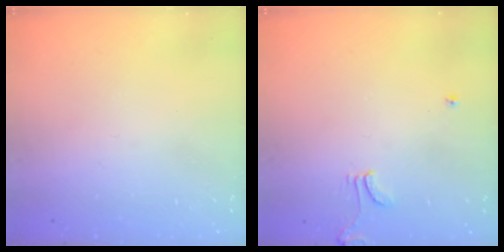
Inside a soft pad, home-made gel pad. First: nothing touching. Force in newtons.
{"total": 1.7, "press": 1.7, "slide": 0.3}